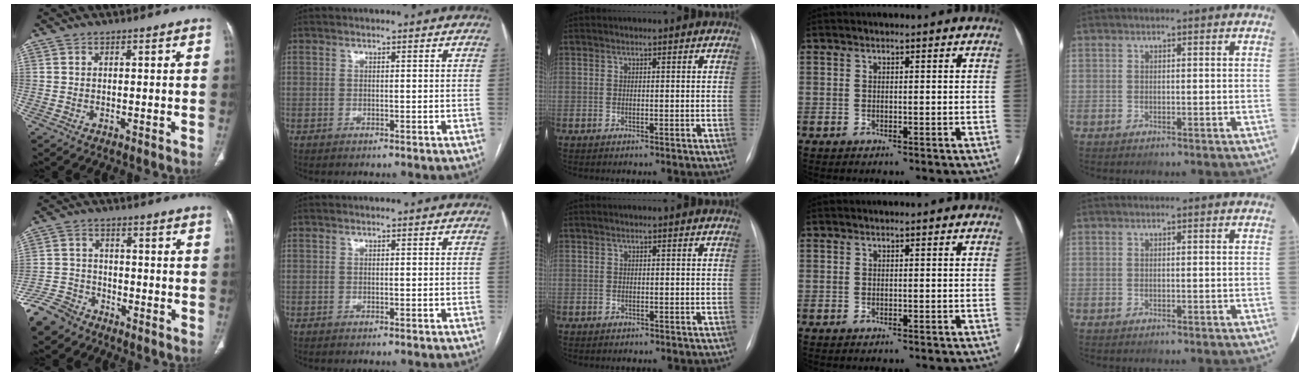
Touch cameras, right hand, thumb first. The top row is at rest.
{"thumb": {"total": 8.4, "force": [-6.5, 4.9, 2.2], "torque": [-0.047, 0.023, -0.130]}, "middle": {"total": 1.3, "force": [-0.9, 0.9, 0.2], "torque": [-0.008, 0.004, -0.013]}}